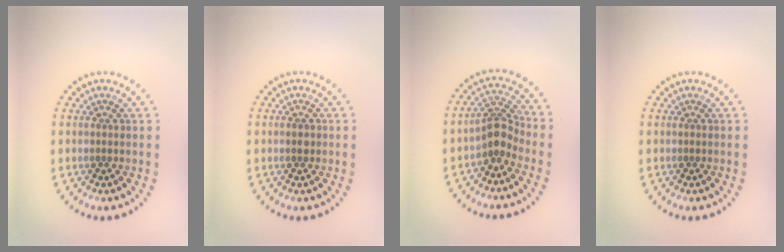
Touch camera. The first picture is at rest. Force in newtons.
{"total": 1.2, "press": 1.2, "slide": 0.0}
{"total": 2.9, "press": 2.2, "slide": 2.0}
{"total": 0.0}